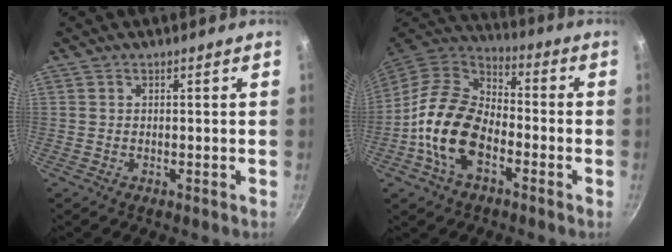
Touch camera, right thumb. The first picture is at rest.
{"total": 16.1, "force": [-4.9, 10.0, 11.7], "torque": [-0.187, 0.036, -0.107]}